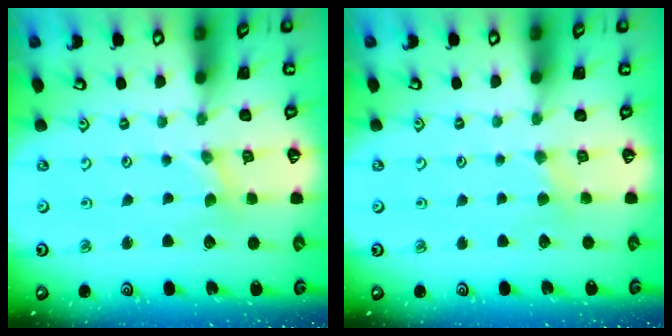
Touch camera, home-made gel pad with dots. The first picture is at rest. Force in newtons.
{"total": 2.1, "press": 2.1, "slide": 0.3}